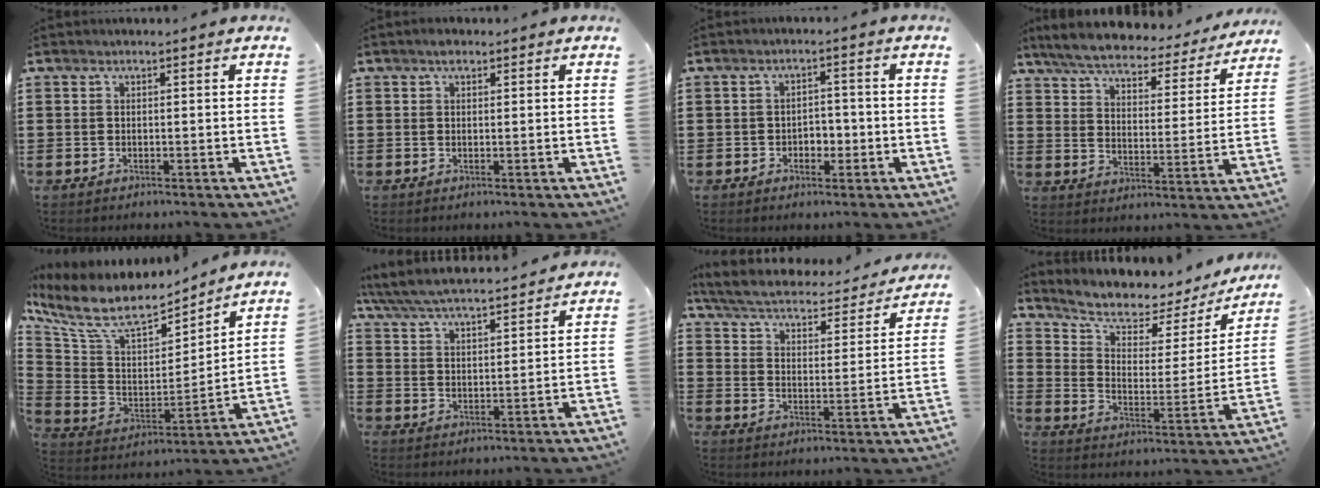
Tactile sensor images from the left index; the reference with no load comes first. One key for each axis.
{"total": 1.5, "fx": 1.0, "fy": 0.8, "fz": 0.8, "tx": -0.010, "ty": 0.001, "tz": 0.016}
{"total": 2.4, "fx": -0.9, "fy": 1.8, "fz": 1.3, "tx": -0.031, "ty": 0.004, "tz": -0.023}
{"total": 5.5, "fx": 5.1, "fy": 0.9, "fz": 1.8, "tx": -0.061, "ty": -0.030, "tz": 0.085}
{"total": 10.0, "fx": 7.7, "fy": 3.8, "fz": 5.2, "tx": -0.136, "ty": -0.044, "tz": 0.135}
{"total": 5.8, "fx": 5.6, "fy": 0.4, "fz": 1.6, "tx": -0.056, "ty": -0.031, "tz": 0.096}
{"total": 3.9, "fx": 3.6, "fy": 0.5, "fz": 1.4, "tx": -0.049, "ty": -0.030, "tz": 0.054}
{"total": 5.5, "fx": 4.4, "fy": 2.2, "fz": 2.3, "tx": -0.065, "ty": -0.035, "tz": 0.069}